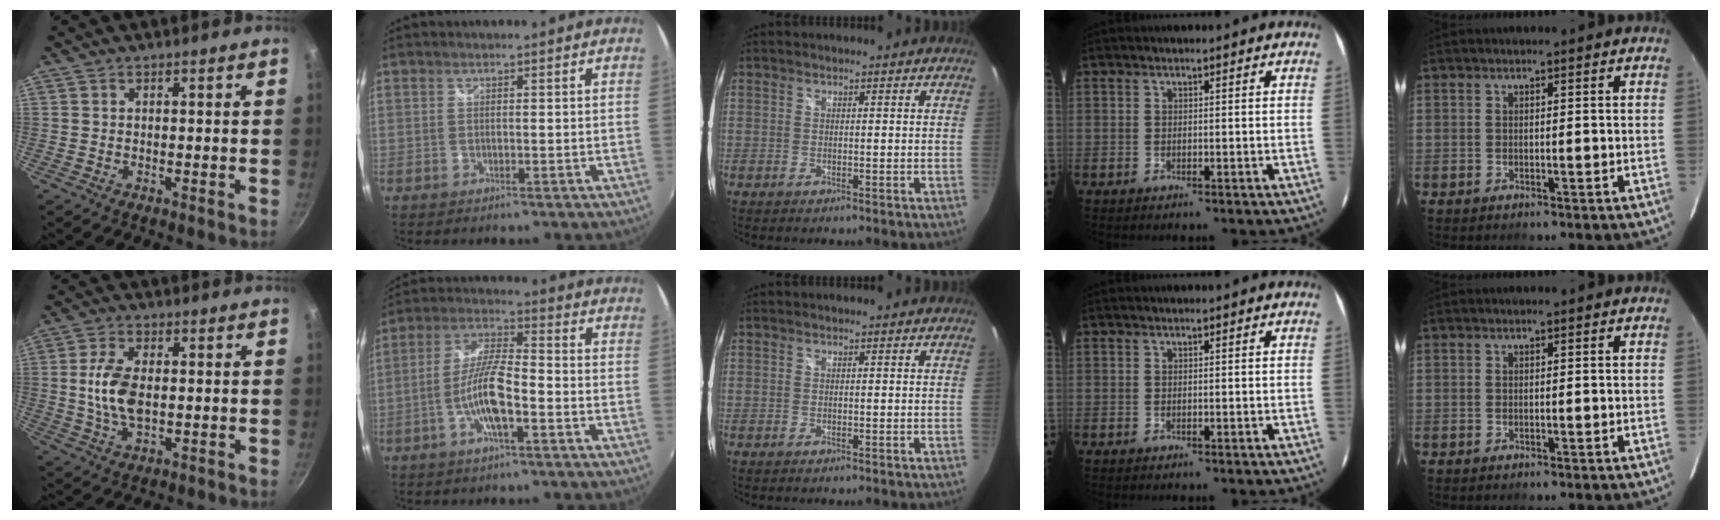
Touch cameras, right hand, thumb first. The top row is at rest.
{"thumb": {"total": 8.4, "force": [0.1, 4.5, 7.1], "torque": [-0.140, 0.003, -0.001]}, "index": {"total": 9.7, "force": [-3.8, 2.0, 8.7], "torque": [-0.181, 0.003, -0.072]}}